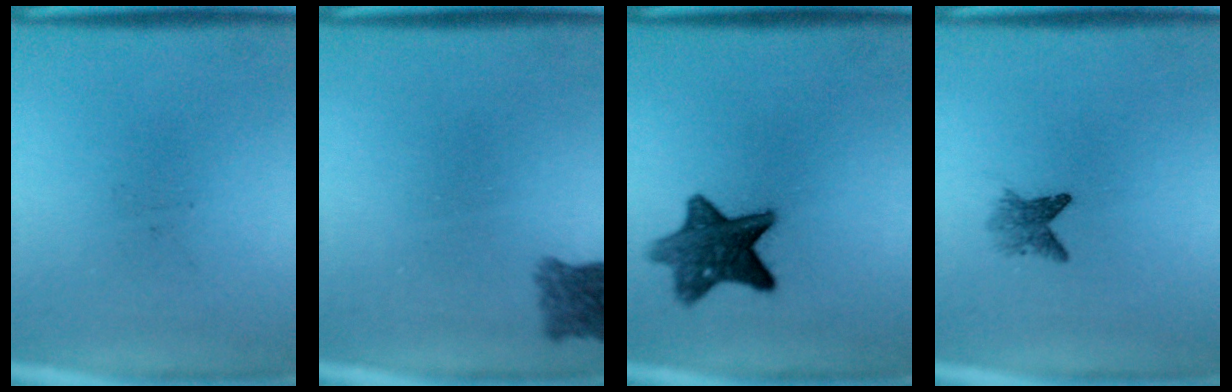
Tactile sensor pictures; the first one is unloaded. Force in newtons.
{"total": 3.1}
{"total": 9.1}
{"total": 2.5}